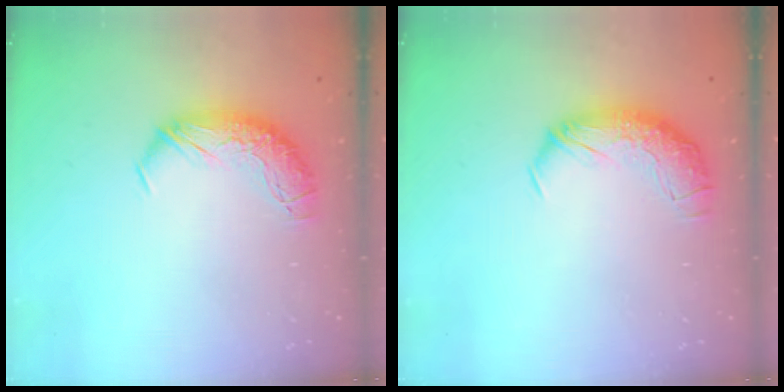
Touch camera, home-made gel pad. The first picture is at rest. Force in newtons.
{"total": 2.4, "press": 1.1, "slide": 2.2}